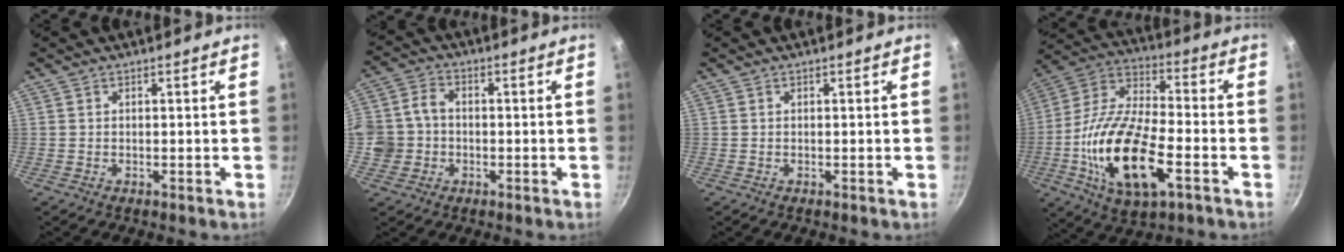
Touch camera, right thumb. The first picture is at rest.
{"total": 7.9, "force": [-1.3, 6.9, 3.6], "torque": [-0.049, 0.020, -0.033]}
{"total": 0.0}
{"total": 21.3, "force": [-6.3, 9.3, 18.1], "torque": [-0.349, 0.022, -0.126]}